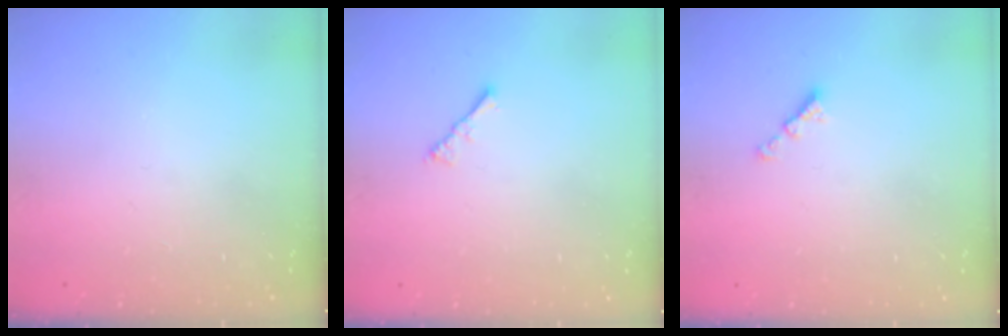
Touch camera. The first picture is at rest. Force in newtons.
{"total": 2.2, "press": 2.1, "slide": 0.5}
{"total": 2.1, "press": 2.1, "slide": 0.4}